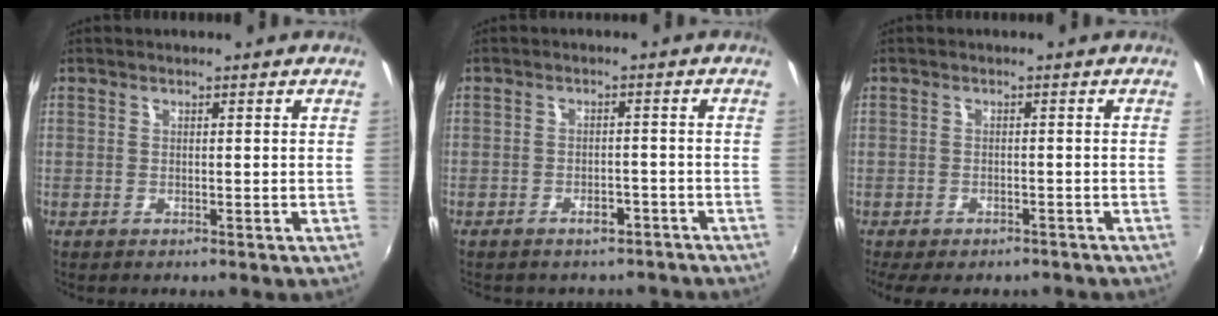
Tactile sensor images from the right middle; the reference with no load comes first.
{"total": 5.7, "force": [-4.8, 2.6, 1.6], "torque": [-0.030, 0.008, -0.054]}
{"total": 6.5, "force": [-4.8, 3.4, 2.7], "torque": [-0.059, -0.010, -0.067]}